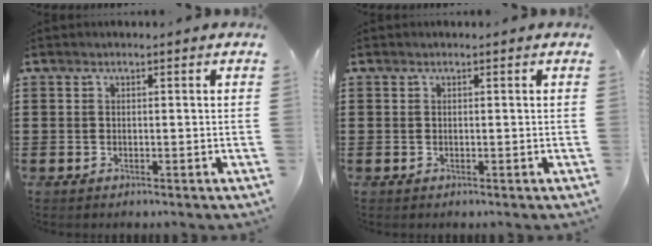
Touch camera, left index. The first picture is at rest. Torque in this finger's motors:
{"motor_torque": [1.05, -0.62, -0.11, -0.17]}